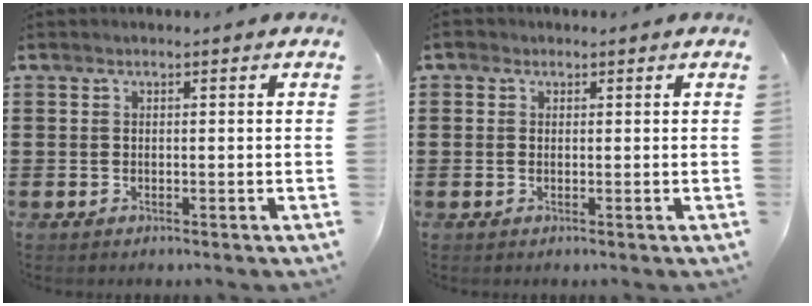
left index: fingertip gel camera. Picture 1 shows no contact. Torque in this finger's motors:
{"motor_torque": [0.91, 1.00, -0.08, 0.00]}